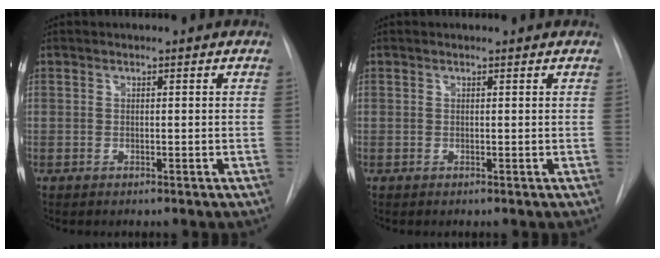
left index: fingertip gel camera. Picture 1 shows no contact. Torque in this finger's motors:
{"motor_torque": [0.26, -0.19, -0.03, 0.01]}